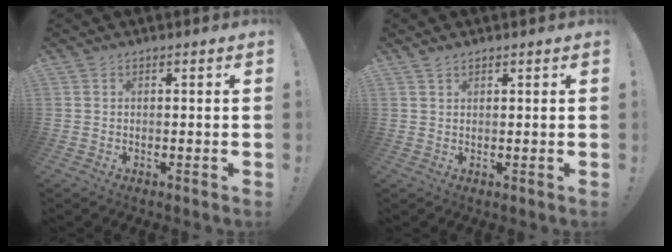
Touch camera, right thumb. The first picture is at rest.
{"total": 1.2, "force": [1.0, 0.6, 0.3], "torque": [-0.005, -0.002, 0.019]}